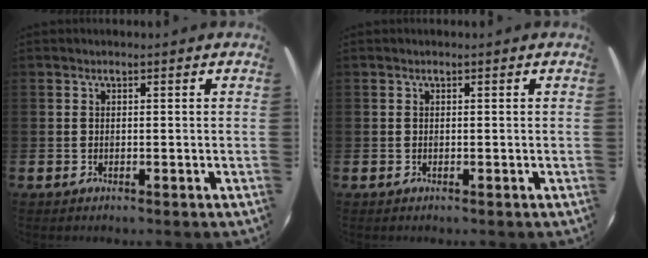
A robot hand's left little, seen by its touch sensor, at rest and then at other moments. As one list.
[{"total": 0.0}]